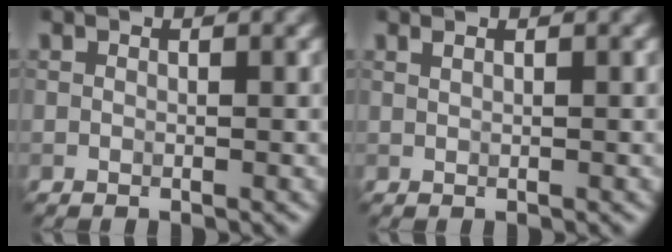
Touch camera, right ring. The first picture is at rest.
{"total": 0.7, "force": [0.5, 0.2, 0.4], "torque": [-0.007, 0.001, 0.007]}